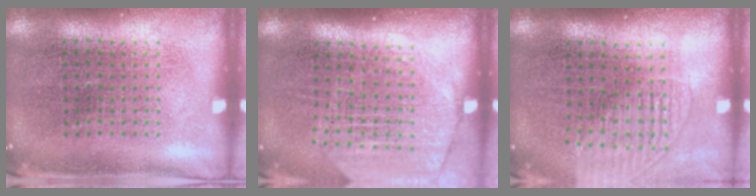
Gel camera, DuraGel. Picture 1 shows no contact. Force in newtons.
{"total": 1.9, "press": 1.6, "slide": 1.0}
{"total": 1.4, "press": 1.2, "slide": 0.6}